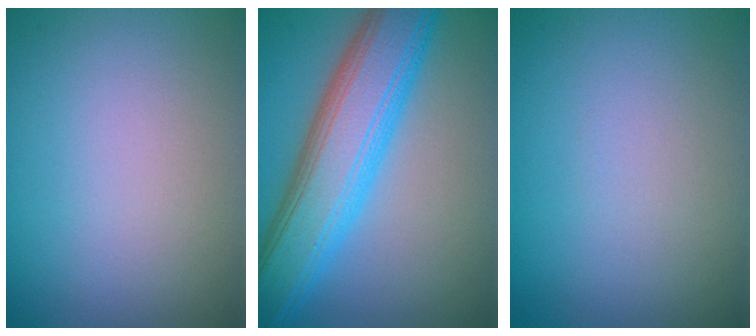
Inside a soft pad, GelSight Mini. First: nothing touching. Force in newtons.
{"total": 8.9, "press": 8.9, "slide": 0.3}
{"total": 0.0}